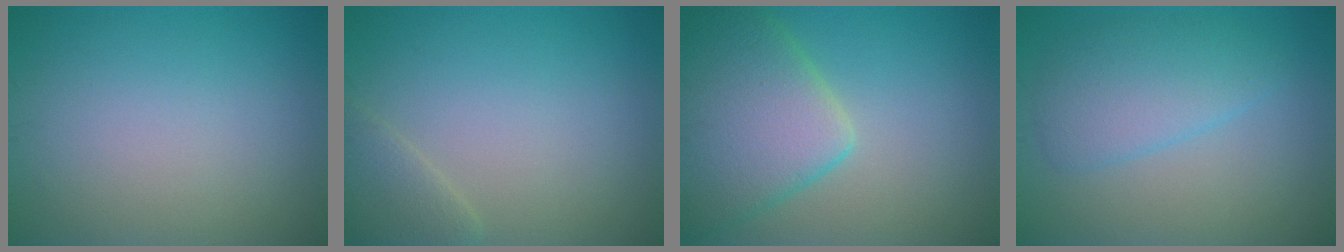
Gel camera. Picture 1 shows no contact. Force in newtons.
{"total": 2.0, "press": 2.0, "slide": 0.2}
{"total": 8.2, "press": 8.2, "slide": 0.5}
{"total": 4.1, "press": 4.0, "slide": 0.2}